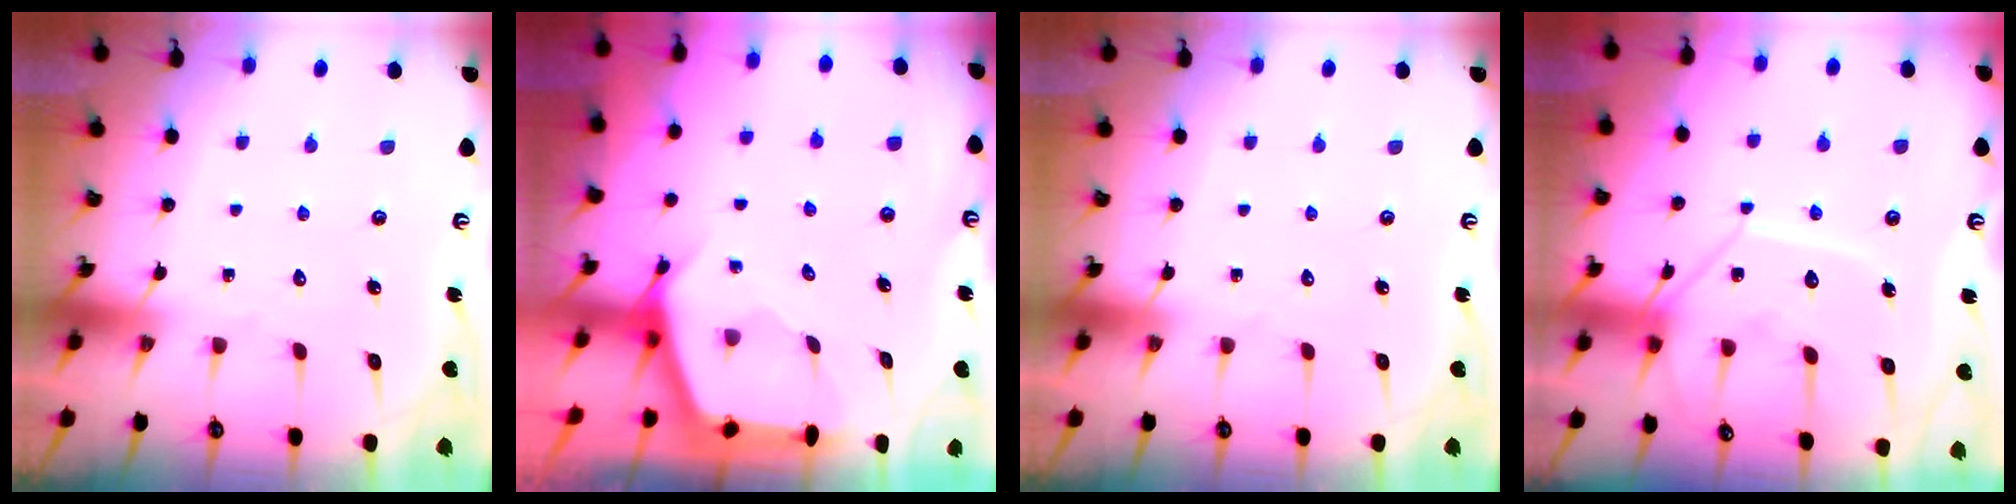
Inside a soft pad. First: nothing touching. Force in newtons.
{"total": 2.6, "press": 2.6, "slide": 0.3}
{"total": 0.0}
{"total": 11.8, "press": 11.7, "slide": 1.0}